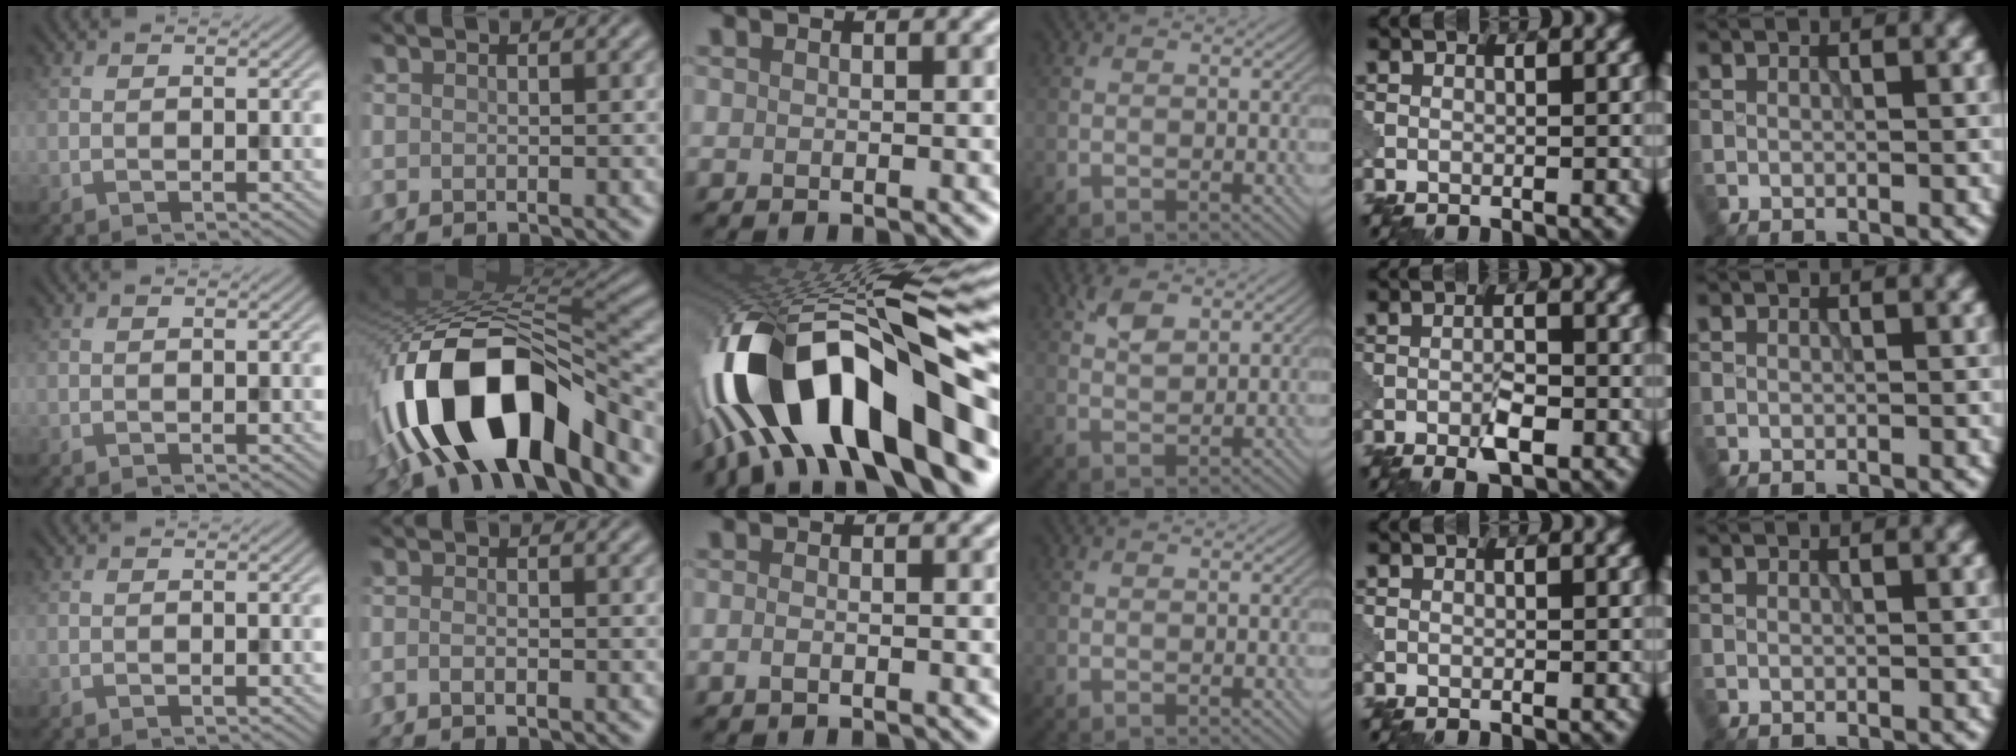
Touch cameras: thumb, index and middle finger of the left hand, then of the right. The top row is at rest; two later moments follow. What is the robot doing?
{"motion": "disassemble", "object": "puzzle pieces"}